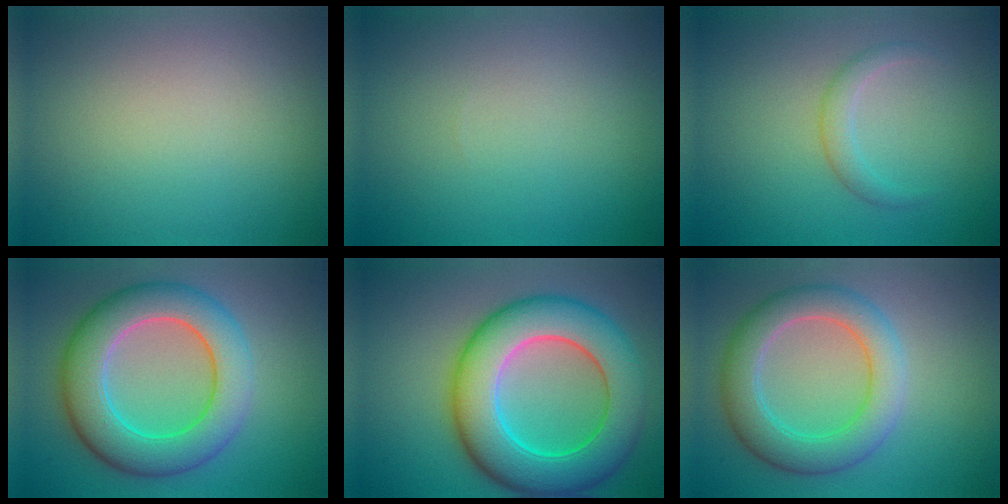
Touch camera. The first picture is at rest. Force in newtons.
{"total": 0.0}
{"total": 1.6, "press": 1.6, "slide": 0.0}
{"total": 8.3, "press": 8.3, "slide": 0.6}
{"total": 11.2, "press": 11.2, "slide": 0.2}
{"total": 5.6, "press": 5.6, "slide": 0.4}